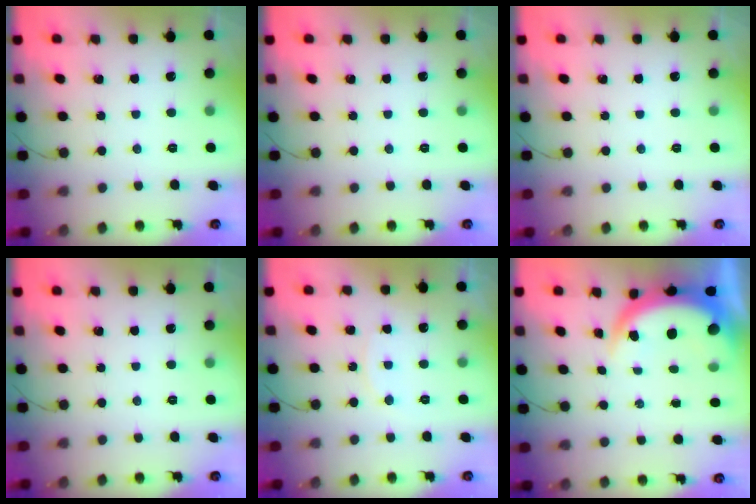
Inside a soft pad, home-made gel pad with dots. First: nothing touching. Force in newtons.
{"total": 0.0}
{"total": 0.0}
{"total": 0.0}
{"total": 5.8, "press": 5.7, "slide": 0.6}
{"total": 6.7, "press": 6.7, "slide": 0.7}